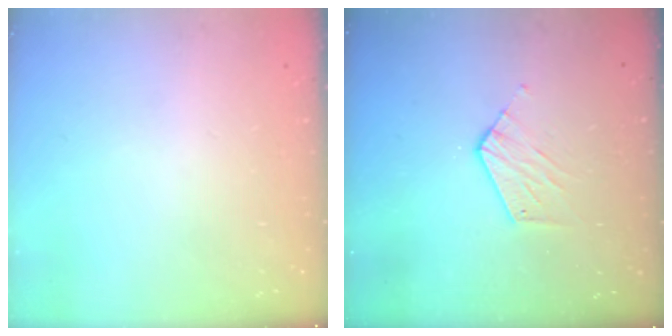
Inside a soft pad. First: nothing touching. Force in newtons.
{"total": 6.5, "press": 6.5, "slide": 0.4}